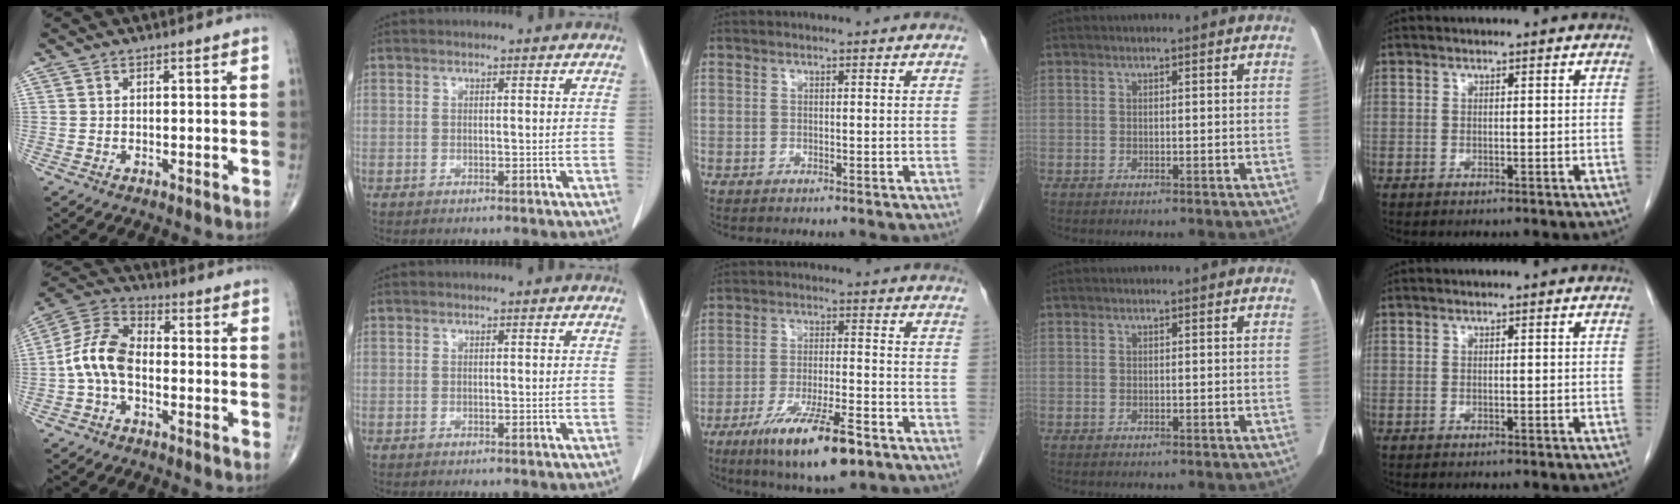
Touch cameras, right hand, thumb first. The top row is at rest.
{"thumb": {"total": 9.7, "force": [-1.8, 5.9, 7.5], "torque": [-0.146, 0.034, -0.048]}, "middle": {"total": 12.7, "force": [-7.8, 2.3, 9.7], "torque": [-0.171, -0.021, -0.126]}}